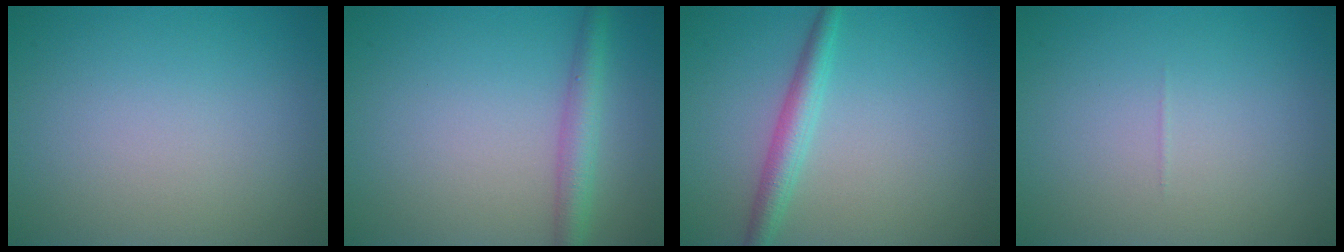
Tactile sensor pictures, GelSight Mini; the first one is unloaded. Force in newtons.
{"total": 2.9, "press": 2.9, "slide": 0.1}
{"total": 2.7, "press": 2.7, "slide": 0.1}
{"total": 0.0}